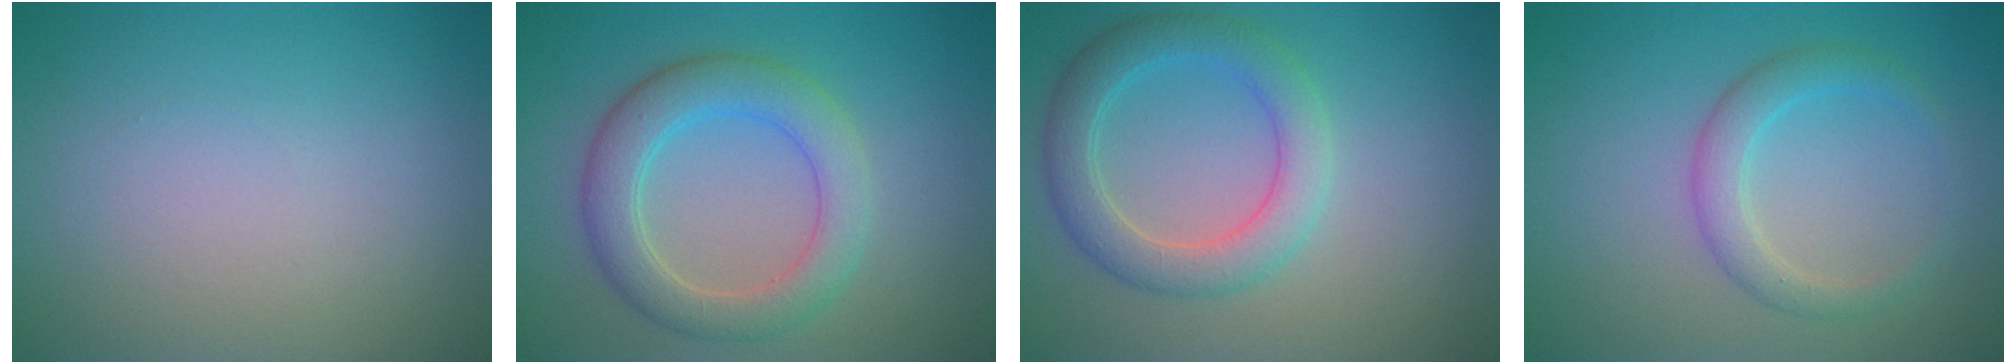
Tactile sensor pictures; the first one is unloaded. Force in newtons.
{"total": 4.9, "press": 4.9, "slide": 0.4}
{"total": 4.3, "press": 4.2, "slide": 0.1}
{"total": 2.6, "press": 2.6, "slide": 0.1}